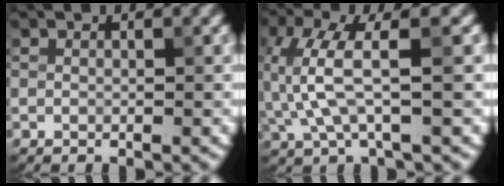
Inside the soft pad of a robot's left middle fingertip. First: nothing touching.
{"total": 5.4, "force": [0.2, 1.2, 5.3], "torque": [-0.127, 0.010, 0.004]}